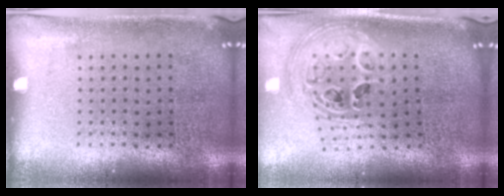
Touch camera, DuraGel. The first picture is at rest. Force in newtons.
{"total": 2.6, "press": 1.9, "slide": 1.8}